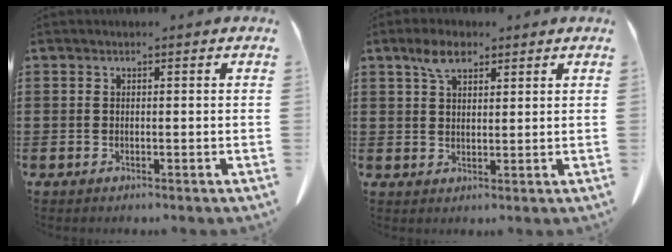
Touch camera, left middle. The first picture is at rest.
{"total": 4.5, "force": [2.9, 1.9, 2.8], "torque": [-0.063, 0.007, 0.052]}